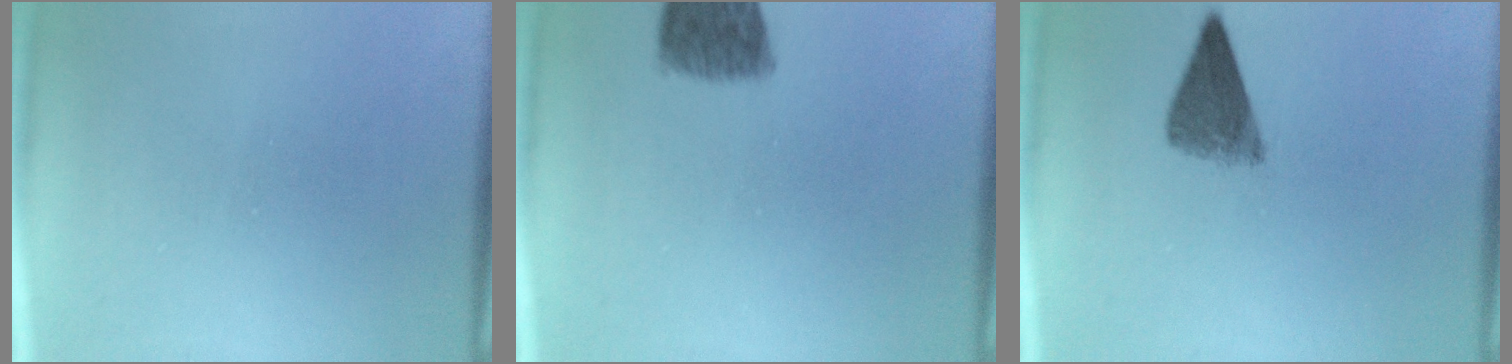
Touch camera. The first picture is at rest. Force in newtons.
{"total": 8.1}
{"total": 5.3}